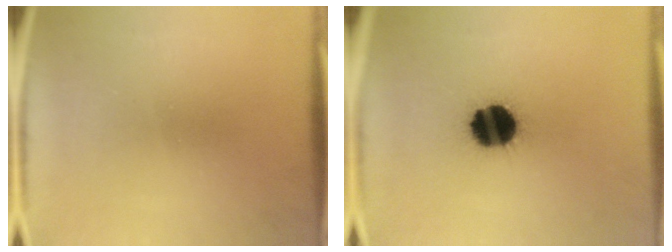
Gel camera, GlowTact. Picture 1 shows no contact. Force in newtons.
{"total": 15.1}